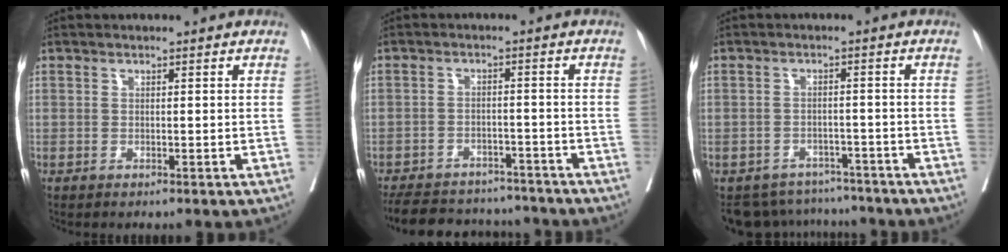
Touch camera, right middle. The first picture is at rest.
{"total": 15.1, "force": [-13.5, 5.0, 4.4], "torque": [-0.101, 0.003, -0.182]}
{"total": 8.6, "force": [-8.0, 3.2, 0.0], "torque": [-0.001, 0.012, -0.105]}